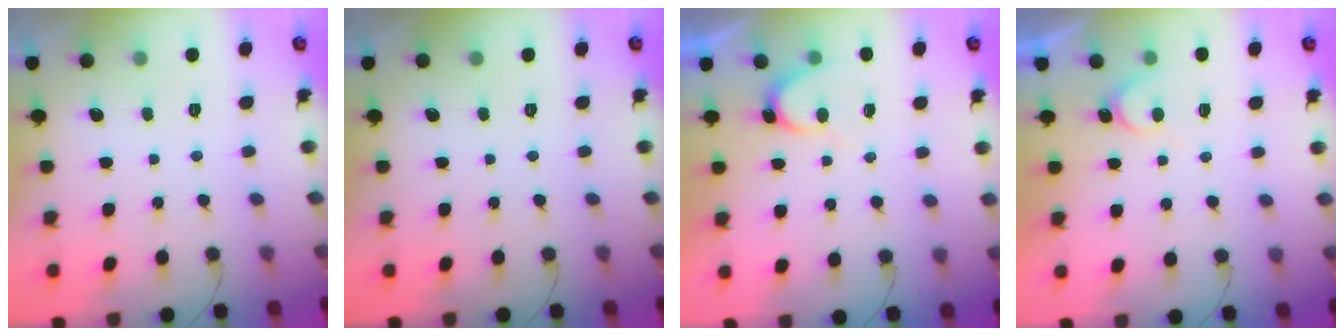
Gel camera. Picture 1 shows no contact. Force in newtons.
{"total": 0.0}
{"total": 5.8, "press": 5.8, "slide": 0.4}
{"total": 4.0, "press": 4.0, "slide": 0.4}